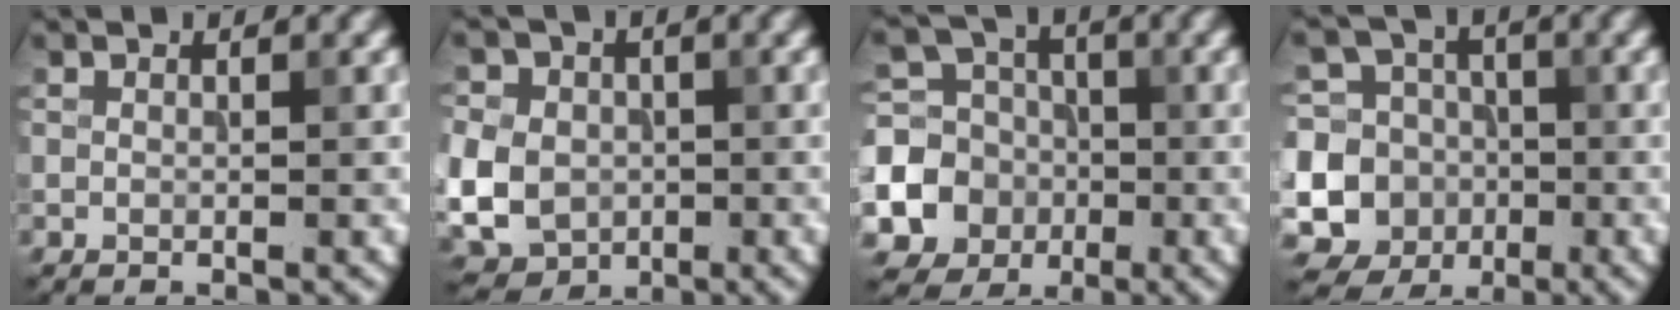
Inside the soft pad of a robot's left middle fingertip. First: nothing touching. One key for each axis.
{"total": 7.9, "fx": -0.9, "fy": 6.8, "fz": 3.8, "tx": -0.088, "ty": -0.008, "tz": -0.041}
{"total": 11.3, "fx": -3.3, "fy": 10.4, "fz": 3.1, "tx": -0.082, "ty": -0.018, "tz": -0.073}
{"total": 15.1, "fx": -3.5, "fy": 14.4, "fz": 3.2, "tx": -0.103, "ty": 0.000, "tz": -0.074}